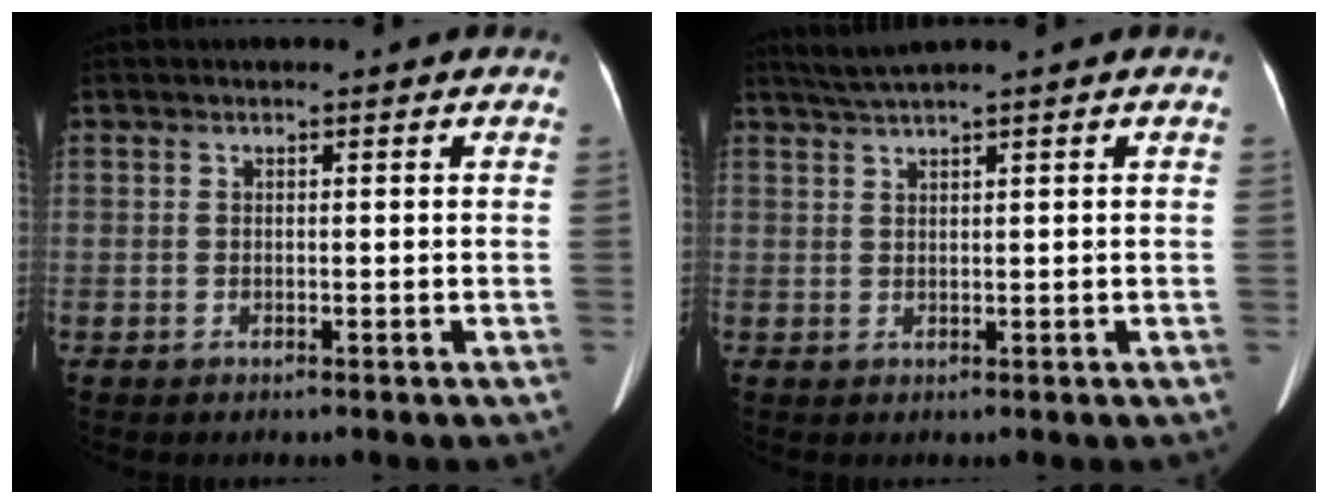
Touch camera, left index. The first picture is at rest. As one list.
[{"total": 2.5, "force": [2.0, -0.9, 1.2], "torque": [-0.031, 0.009, 0.045]}]